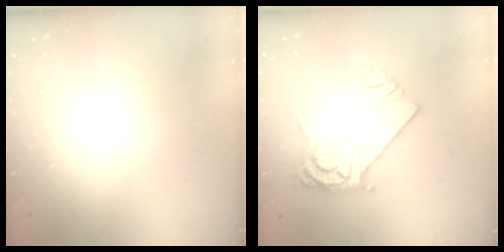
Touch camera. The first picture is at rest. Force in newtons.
{"total": 15.8, "press": 15.8, "slide": 1.4}